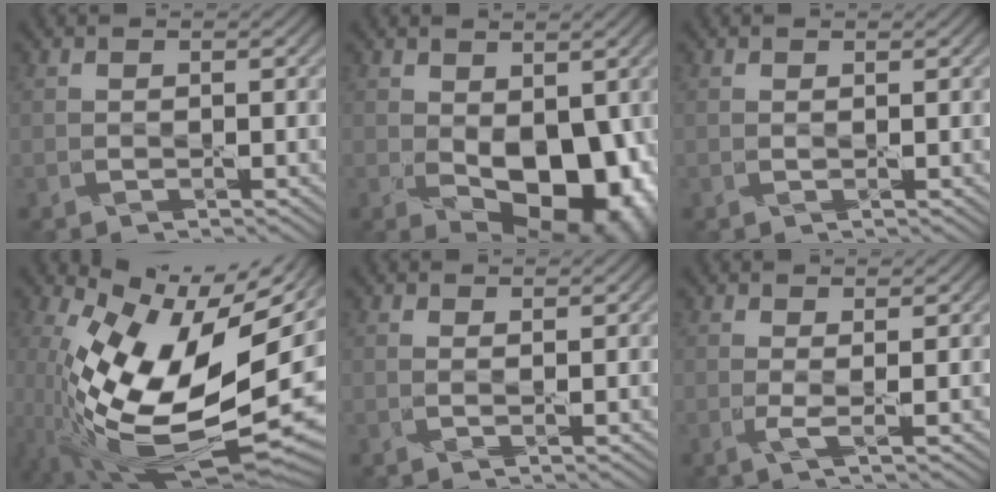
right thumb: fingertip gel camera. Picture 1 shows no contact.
{"total": 12.4, "force": [-2.0, 7.4, 9.8], "torque": [-0.144, -0.039, -0.005]}
{"total": 0.0}
{"total": 18.8, "force": [-2.4, 8.0, 16.9], "torque": [-0.301, -0.032, -0.039]}
{"total": 0.6, "force": [0.6, 0.0, 0.2], "torque": [-0.007, 0.000, 0.009]}
{"total": 1.5, "force": [0.3, 0.2, 1.4], "torque": [-0.033, 0.001, 0.001]}